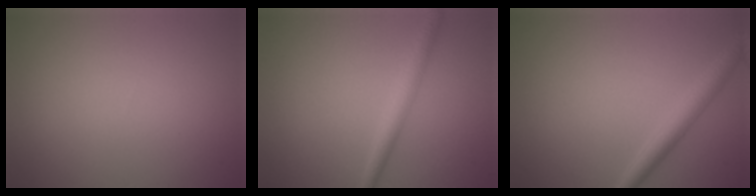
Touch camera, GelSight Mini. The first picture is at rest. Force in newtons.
{"total": 2.3, "press": 2.3, "slide": 0.0}
{"total": 2.8, "press": 2.8, "slide": 0.1}